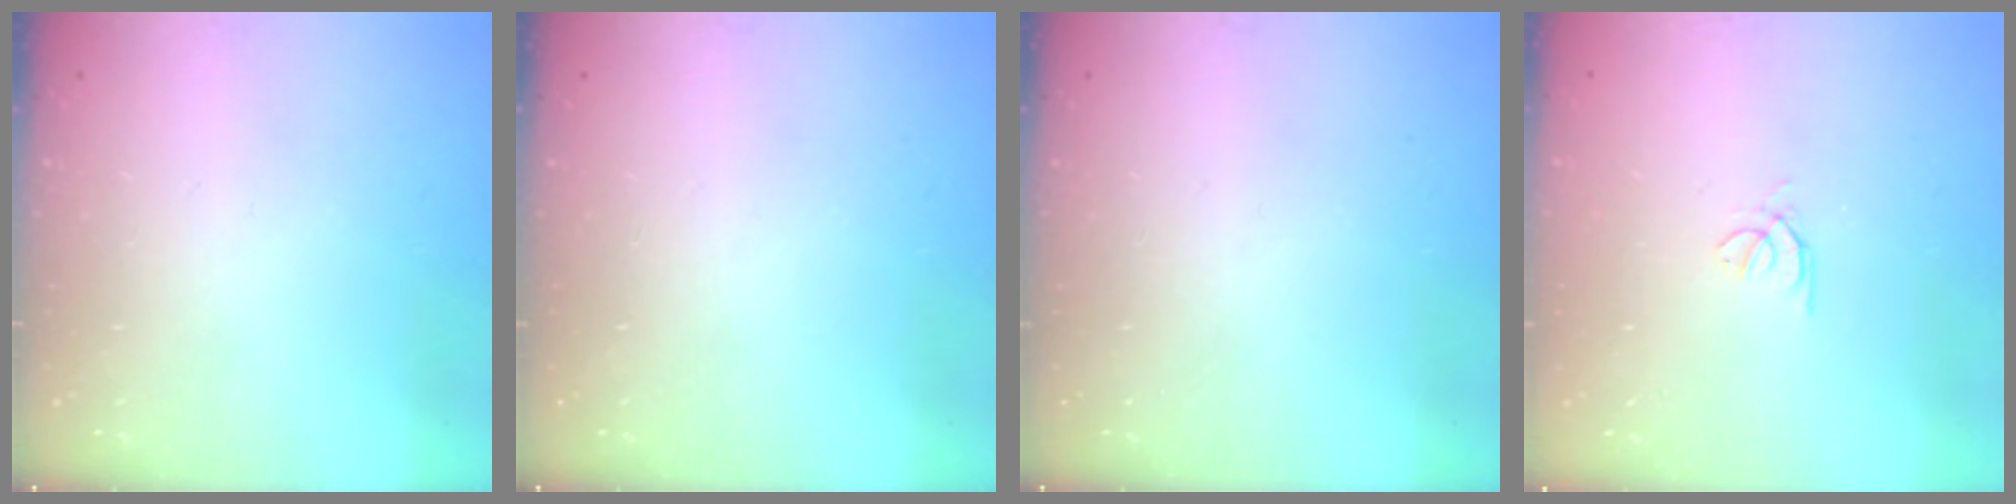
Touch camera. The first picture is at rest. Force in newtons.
{"total": 0.0}
{"total": 0.0}
{"total": 0.6, "press": 0.4, "slide": 0.3}